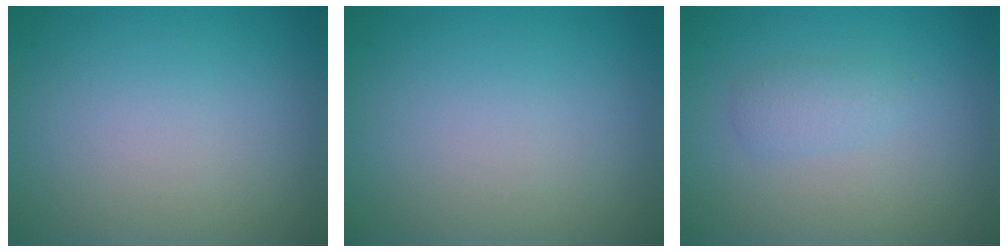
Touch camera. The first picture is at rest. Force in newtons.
{"total": 0.0}
{"total": 1.4, "press": 1.4, "slide": 0.0}